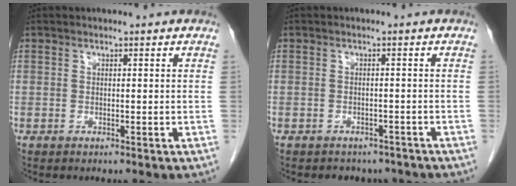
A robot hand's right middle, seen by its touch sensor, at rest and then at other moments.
{"total": 4.4, "force": [-3.8, 2.2, 0.2], "torque": [-0.002, 0.005, -0.045]}